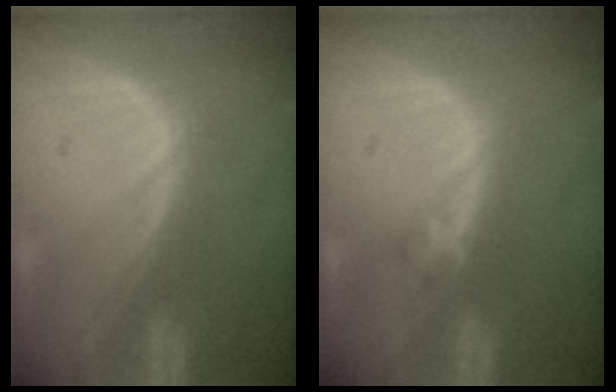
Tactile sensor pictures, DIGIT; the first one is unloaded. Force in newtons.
{"total": 1.2, "press": 1.2, "slide": 0.2}